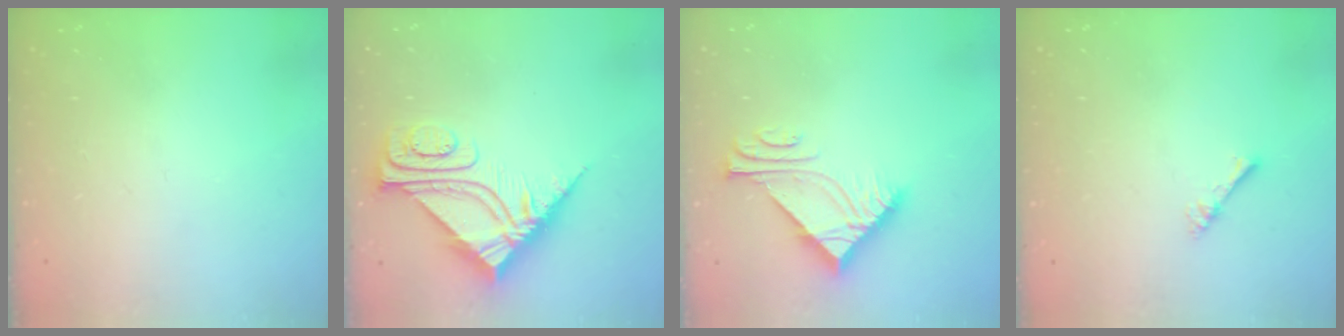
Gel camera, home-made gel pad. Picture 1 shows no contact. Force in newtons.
{"total": 10.0, "press": 9.9, "slide": 0.9}
{"total": 9.4, "press": 9.4, "slide": 0.8}
{"total": 1.0, "press": 1.0, "slide": 0.3}